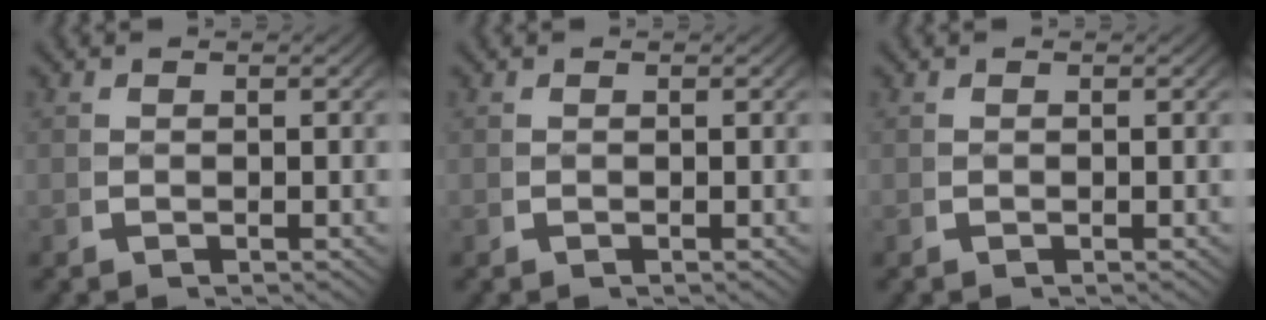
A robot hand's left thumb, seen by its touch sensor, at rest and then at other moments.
{"total": 0.0}
{"total": 0.0}